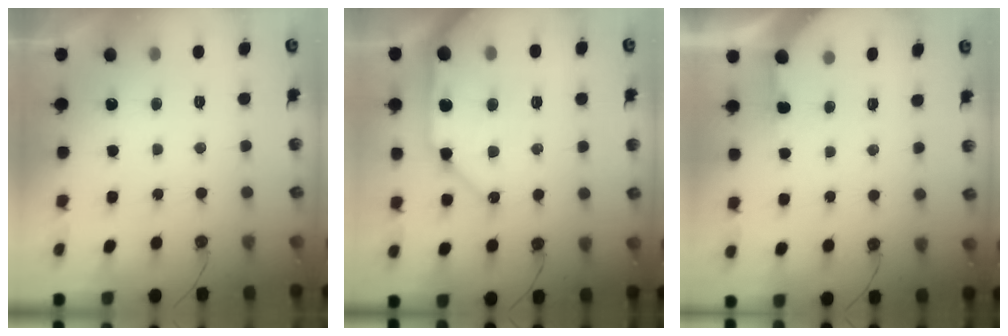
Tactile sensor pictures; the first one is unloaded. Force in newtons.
{"total": 16.6, "press": 16.5, "slide": 2.3}
{"total": 2.8, "press": 2.8, "slide": 0.4}